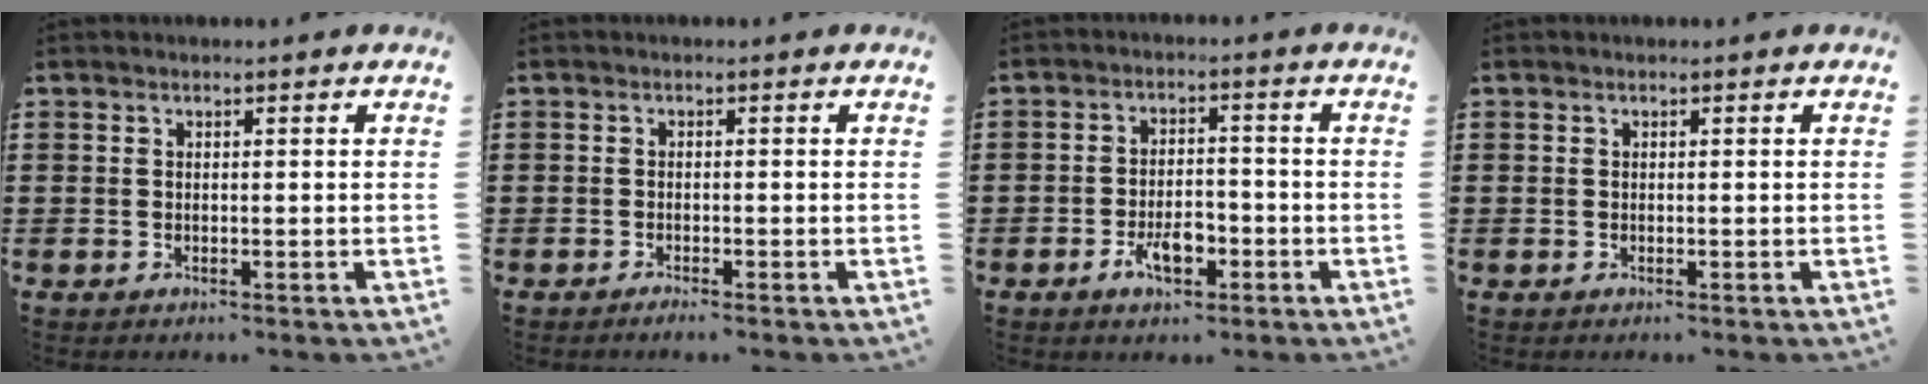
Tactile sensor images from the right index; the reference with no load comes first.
{"total": 0.9, "force": [-0.8, -0.4, 0.2], "torque": [-0.004, -0.004, -0.014]}
{"total": 5.0, "force": [-2.5, 2.4, 3.6], "torque": [-0.063, 0.004, -0.043]}
{"total": 0.0}